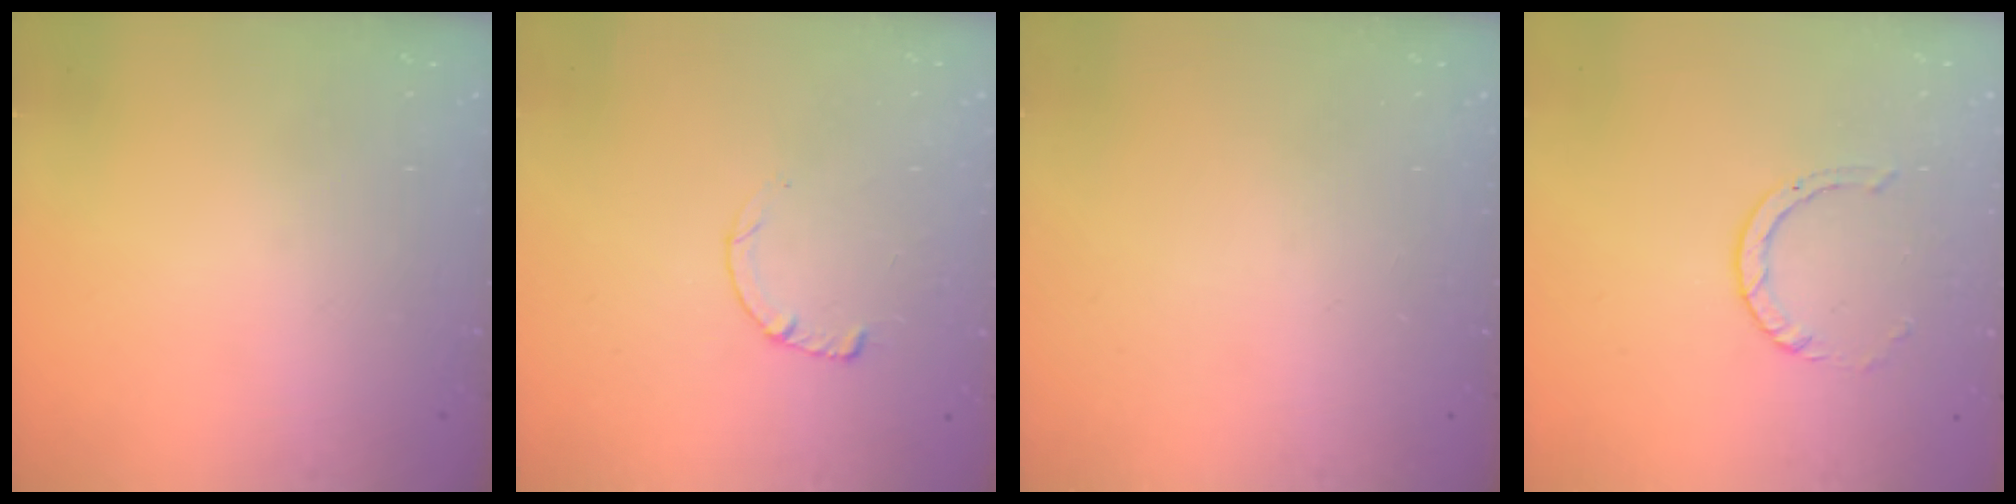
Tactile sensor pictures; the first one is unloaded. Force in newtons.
{"total": 3.4, "press": 3.4, "slide": 0.4}
{"total": 0.0}
{"total": 4.1, "press": 4.1, "slide": 0.4}